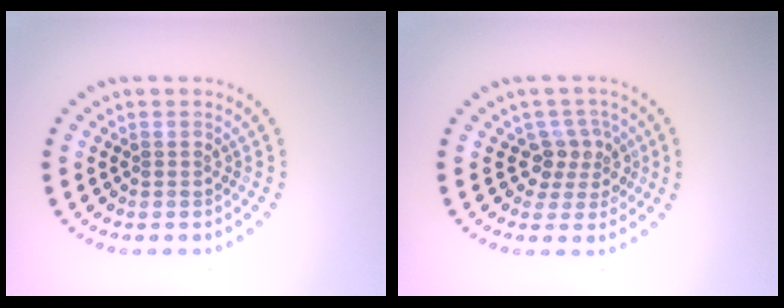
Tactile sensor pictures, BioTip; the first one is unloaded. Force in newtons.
{"total": 2.8, "press": 2.1, "slide": 1.9}